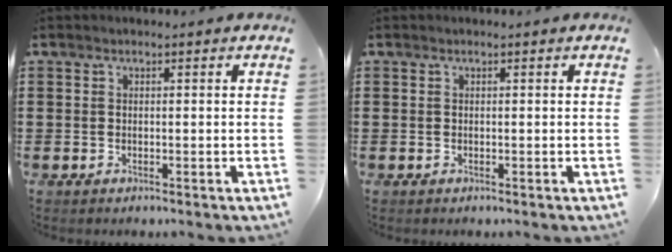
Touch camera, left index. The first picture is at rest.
{"total": 0.0}